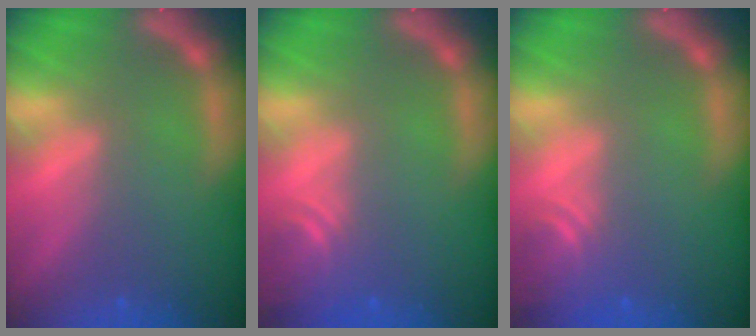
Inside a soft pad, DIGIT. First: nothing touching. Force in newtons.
{"total": 3.0}
{"total": 3.0}